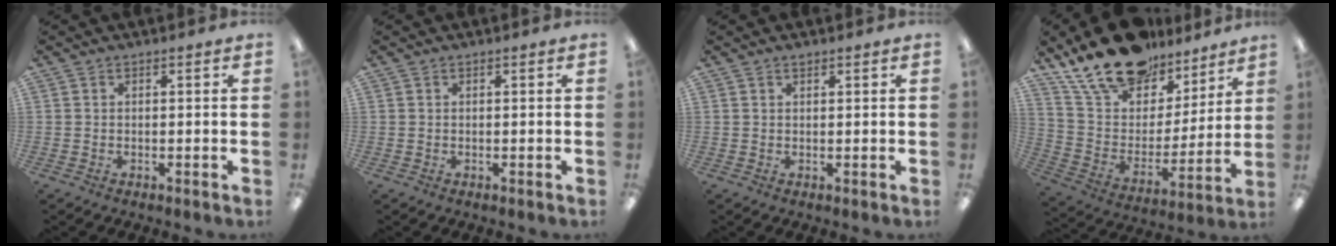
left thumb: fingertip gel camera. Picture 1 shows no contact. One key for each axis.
{"total": 0.0}
{"total": 1.0, "fx": 0.8, "fy": 0.3, "fz": 0.4, "tx": -0.009, "ty": 0.001, "tz": 0.015}
{"total": 19.7, "fx": 15.7, "fy": 9.8, "fz": 6.7, "tx": -0.145, "ty": -0.102, "tz": 0.286}